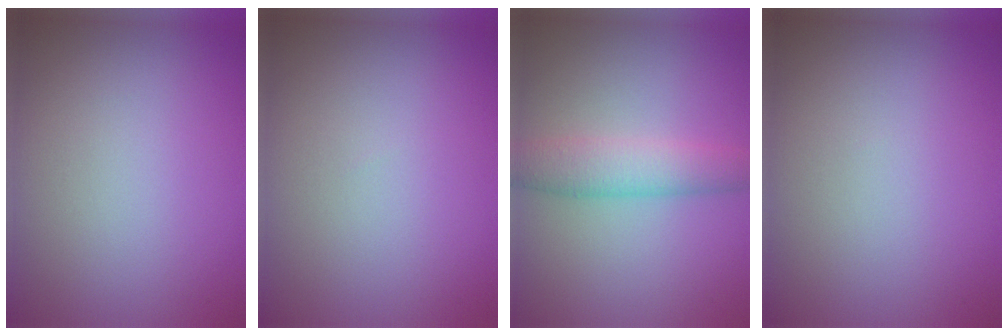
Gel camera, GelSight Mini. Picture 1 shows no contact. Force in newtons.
{"total": 0.0}
{"total": 3.6, "press": 3.6, "slide": 0.1}
{"total": 0.0}